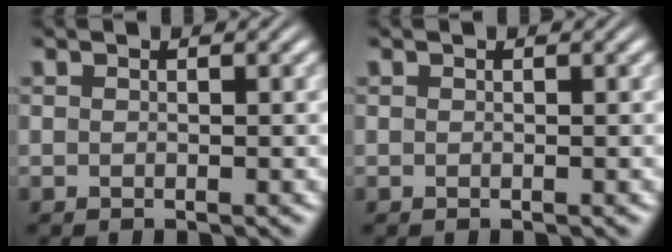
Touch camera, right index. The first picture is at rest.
{"total": 0.0}